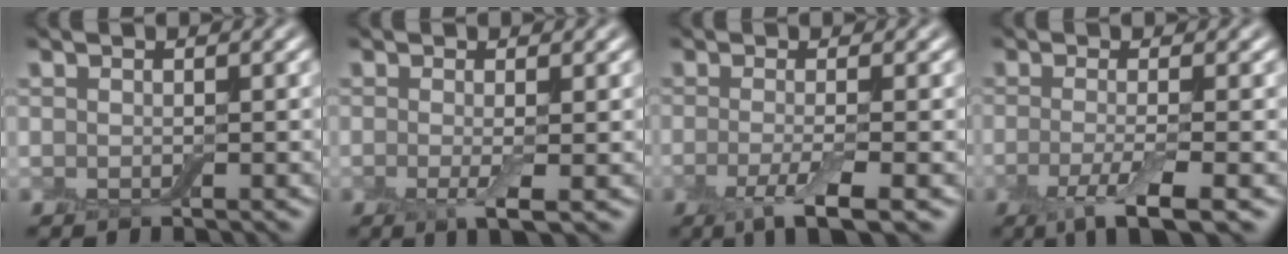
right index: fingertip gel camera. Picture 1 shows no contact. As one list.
[{"total": 2.5, "force": [-0.4, 0.5, 2.4], "torque": [-0.048, -0.012, -0.008]}, {"total": 4.2, "force": [-1.6, 0.9, 3.8], "torque": [-0.067, -0.008, -0.034]}, {"total": 4.7, "force": [-1.8, 1.0, 4.2], "torque": [-0.074, -0.009, -0.039]}]